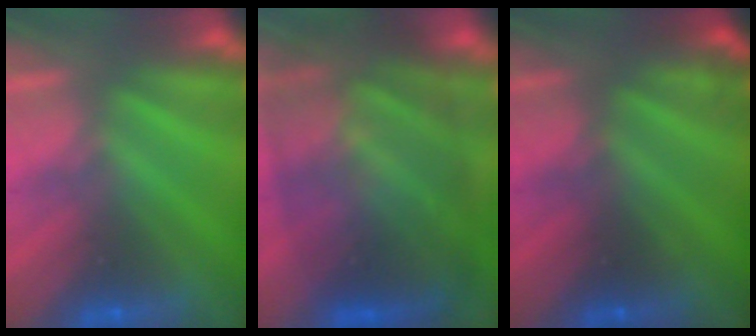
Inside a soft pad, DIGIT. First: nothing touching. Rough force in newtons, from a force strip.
{"total": 7.9}
{"total": 1.4}